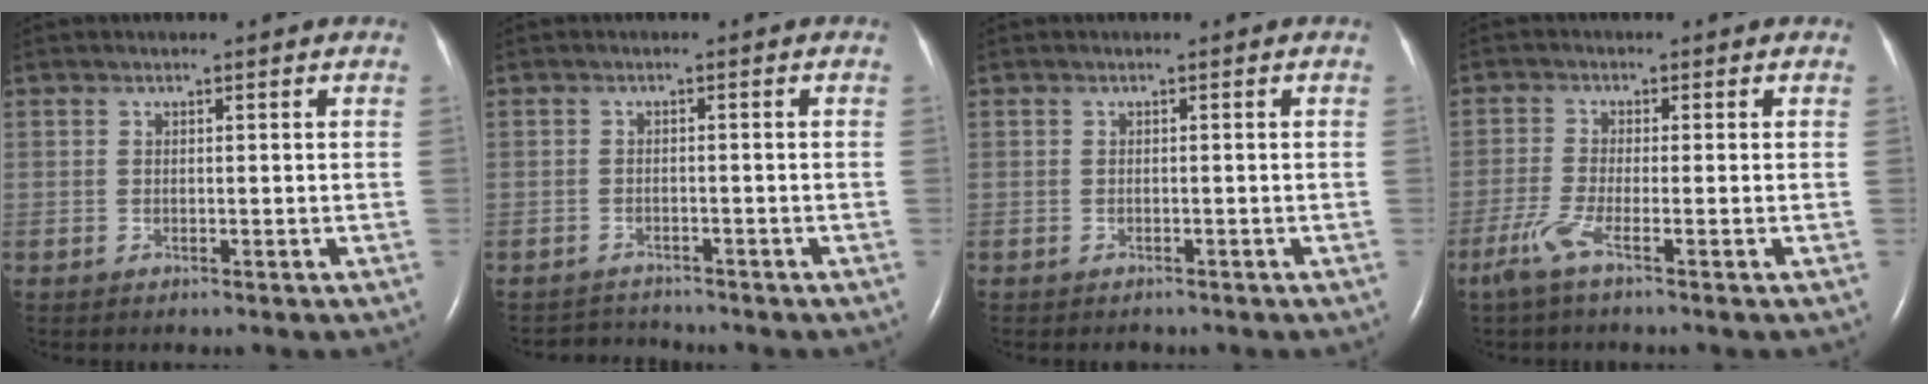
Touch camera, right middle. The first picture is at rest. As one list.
[{"total": 2.6, "force": [-2.4, 0.0, -0.8], "torque": [0.011, -0.015, -0.038]}, {"total": 1.2, "force": [-1.0, 0.5, 0.2], "torque": [-0.007, -0.002, -0.013]}, {"total": 4.0, "force": [-2.4, -0.2, 3.1], "torque": [-0.075, -0.012, -0.058]}]